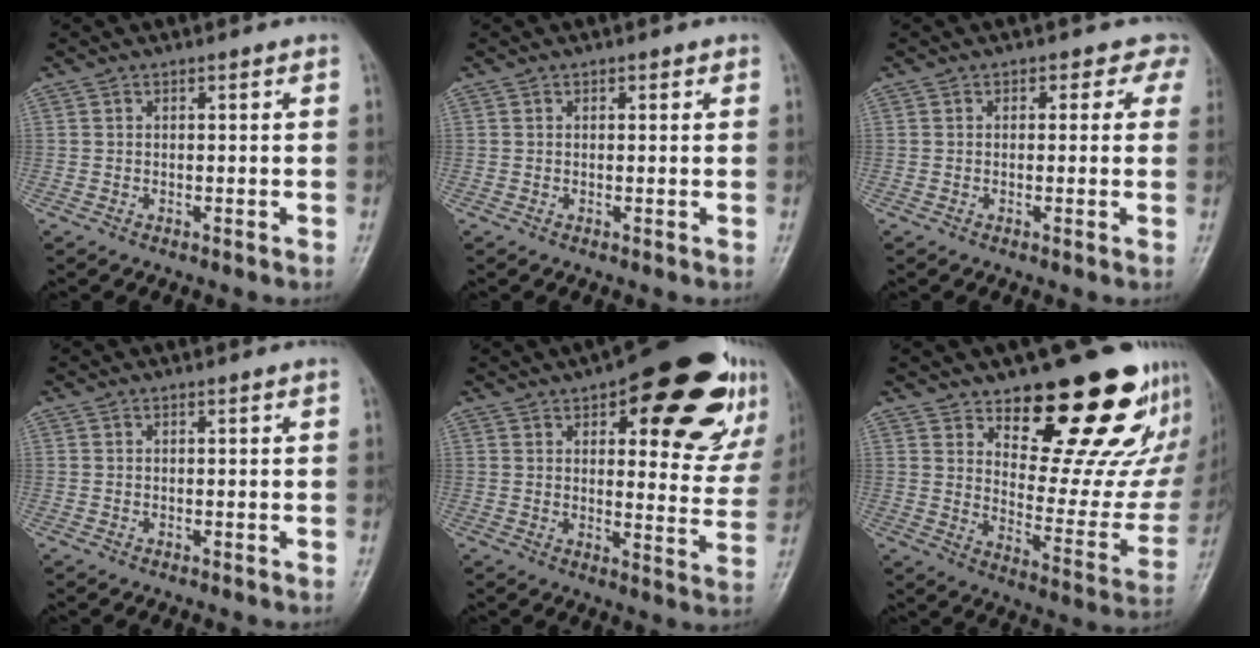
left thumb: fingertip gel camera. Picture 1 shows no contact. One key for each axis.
{"total": 1.0, "fx": 0.5, "fy": 0.7, "fz": 0.5, "tx": 0.003, "ty": 0.000, "tz": 0.003}
{"total": 3.5, "fx": 1.8, "fy": 2.8, "fz": 1.3, "tx": 0.025, "ty": -0.002, "tz": 0.000}
{"total": 0.0}
{"total": 23.6, "fx": 12.3, "fy": 9.2, "fz": 18.0, "tx": -0.184, "ty": -0.026, "tz": 0.160}
{"total": 24.1, "fx": 16.5, "fy": 9.9, "fz": 14.5, "tx": -0.139, "ty": -0.110, "tz": 0.234}